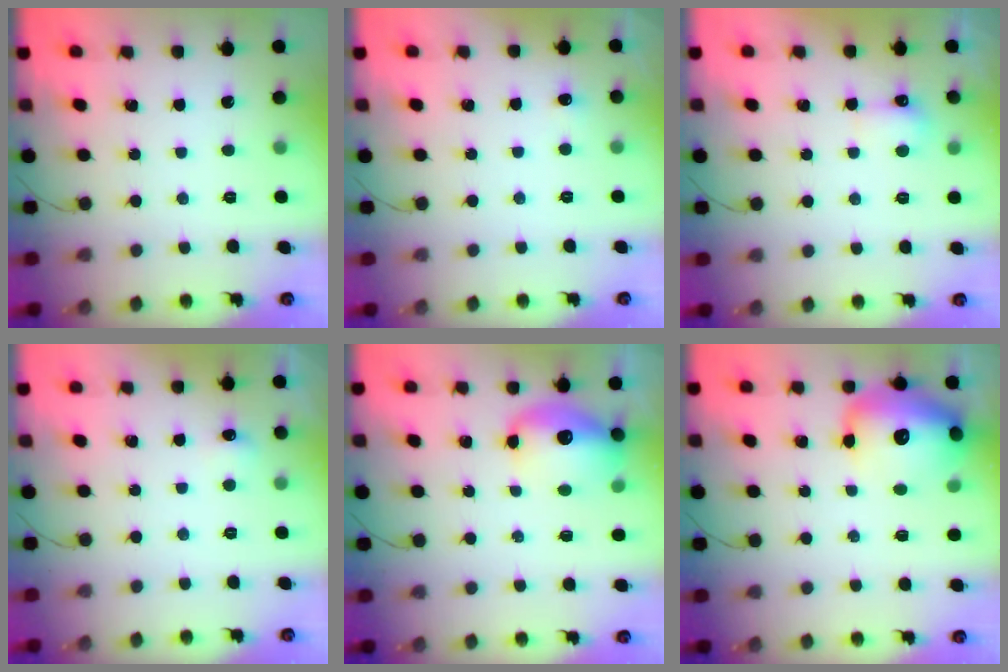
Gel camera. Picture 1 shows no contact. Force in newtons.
{"total": 3.4, "press": 3.3, "slide": 1.0}
{"total": 4.8, "press": 4.7, "slide": 0.9}
{"total": 3.7, "press": 3.3, "slide": 1.6}
{"total": 12.4, "press": 12.0, "slide": 2.8}
{"total": 18.3, "press": 18.1, "slide": 2.9}